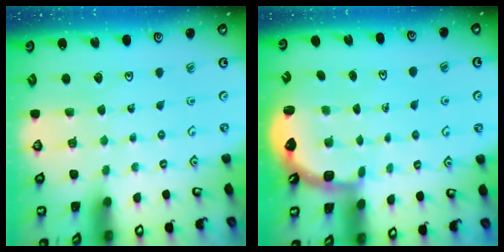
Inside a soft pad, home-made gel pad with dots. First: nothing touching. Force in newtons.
{"total": 2.5, "press": 2.1, "slide": 1.3}